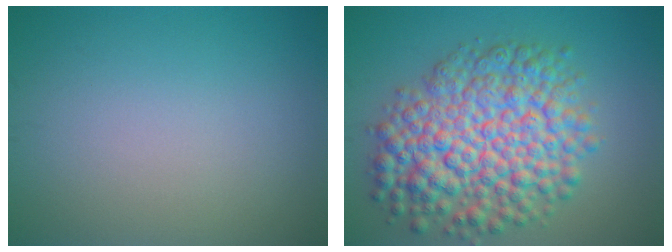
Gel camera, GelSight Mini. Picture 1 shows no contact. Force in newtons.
{"total": 10.2, "press": 10.2, "slide": 0.3}